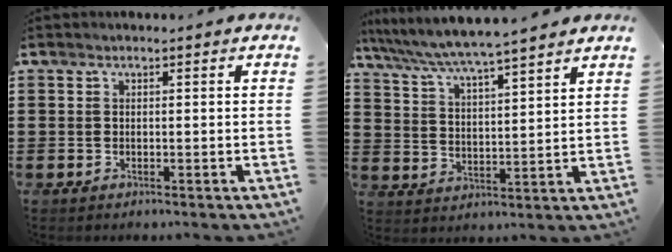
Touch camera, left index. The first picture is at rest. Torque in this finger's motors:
{"motor_torque": [1.07, -1.06, 0.61, 0.21]}